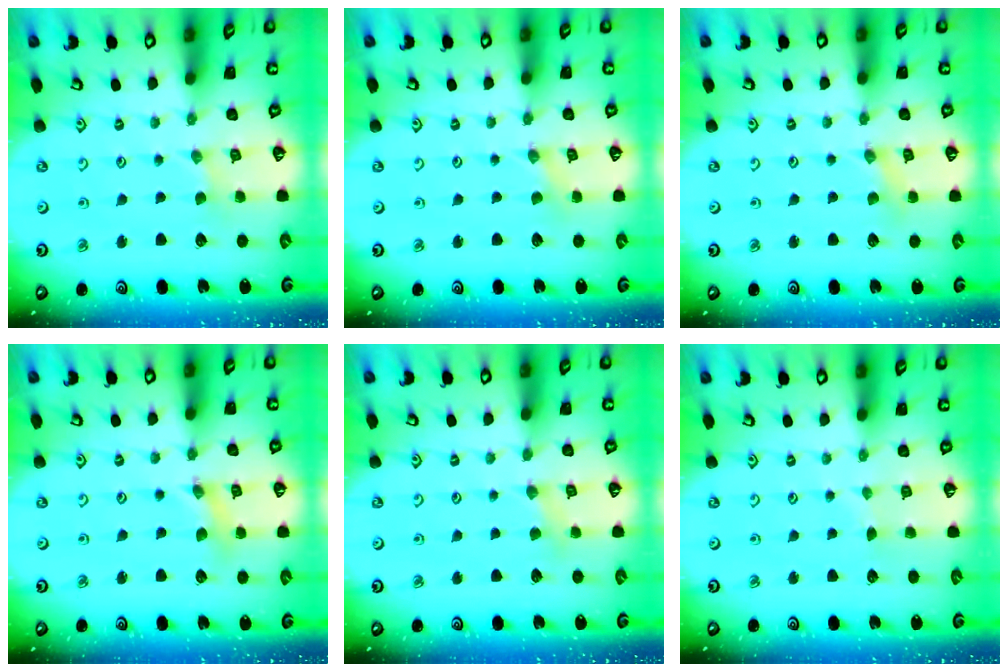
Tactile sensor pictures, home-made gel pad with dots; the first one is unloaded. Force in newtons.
{"total": 0.0}
{"total": 1.0, "press": 0.9, "slide": 0.3}
{"total": 1.7, "press": 1.7, "slide": 0.2}
{"total": 2.3, "press": 2.2, "slide": 0.4}
{"total": 1.1, "press": 1.1, "slide": 0.2}